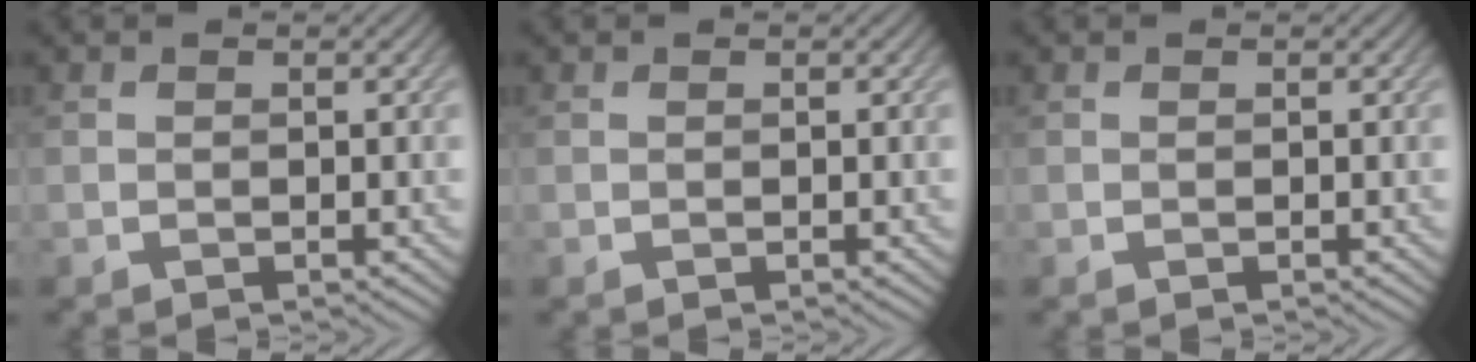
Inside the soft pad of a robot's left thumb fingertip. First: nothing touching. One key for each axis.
{"total": 0.0}
{"total": 0.0}